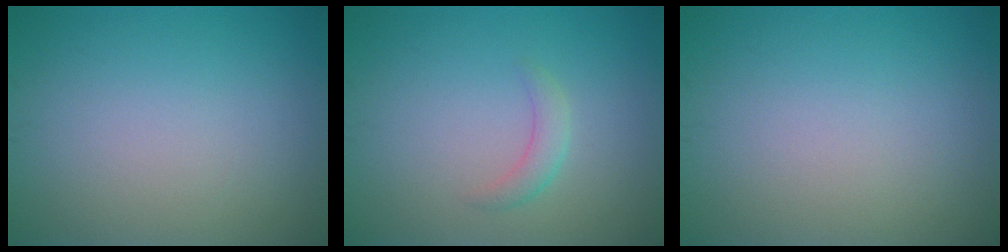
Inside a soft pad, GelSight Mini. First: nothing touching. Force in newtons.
{"total": 1.6, "press": 1.6, "slide": 0.1}
{"total": 0.0}